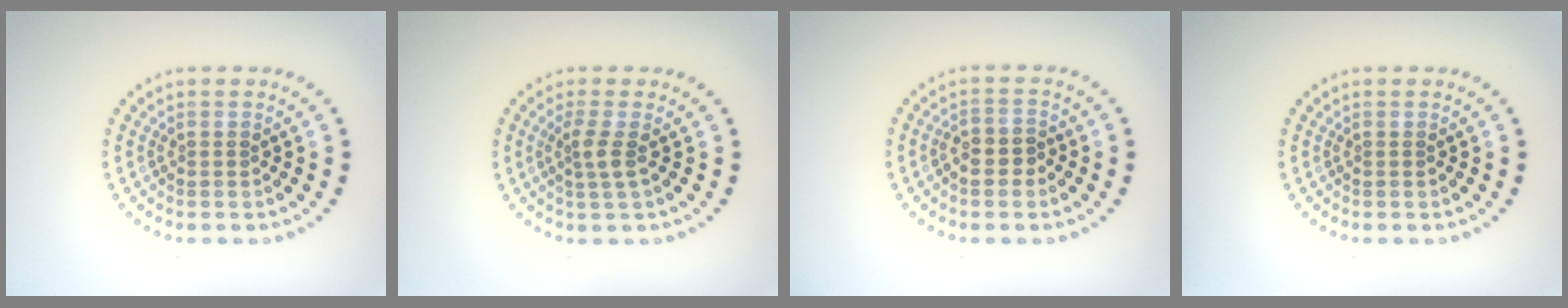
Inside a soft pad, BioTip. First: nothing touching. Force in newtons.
{"total": 1.9, "press": 1.5, "slide": 1.1}
{"total": 2.1, "press": 2.0, "slide": 0.6}
{"total": 0.0}